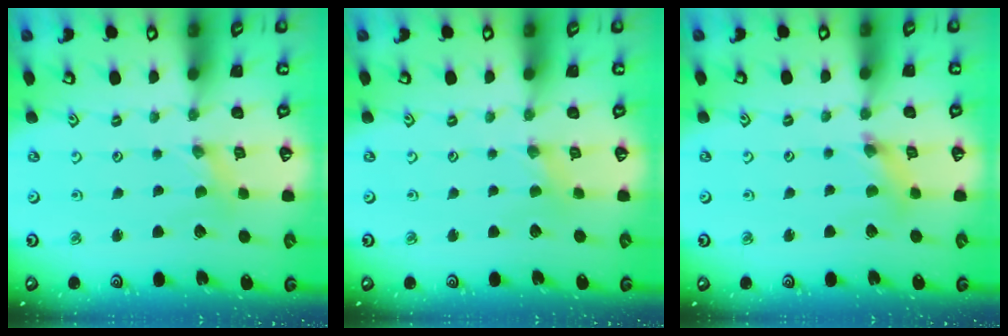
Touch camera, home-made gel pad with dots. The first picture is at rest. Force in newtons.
{"total": 1.8, "press": 1.7, "slide": 0.5}
{"total": 4.3, "press": 4.3, "slide": 0.5}